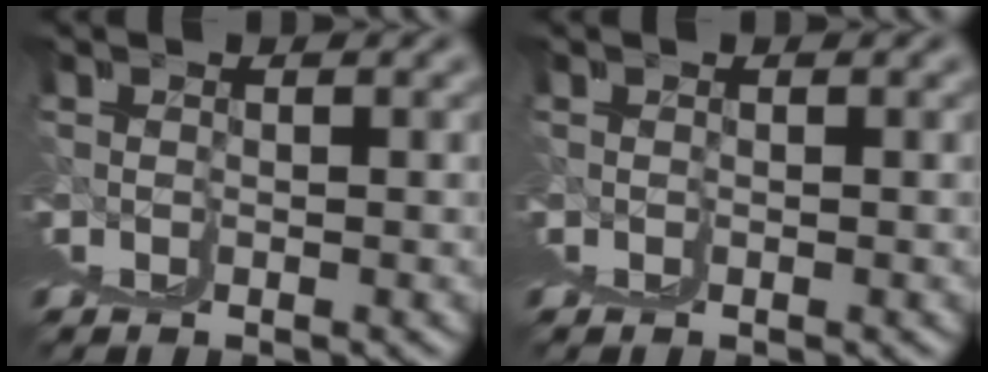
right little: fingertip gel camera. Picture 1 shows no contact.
{"total": 0.0}